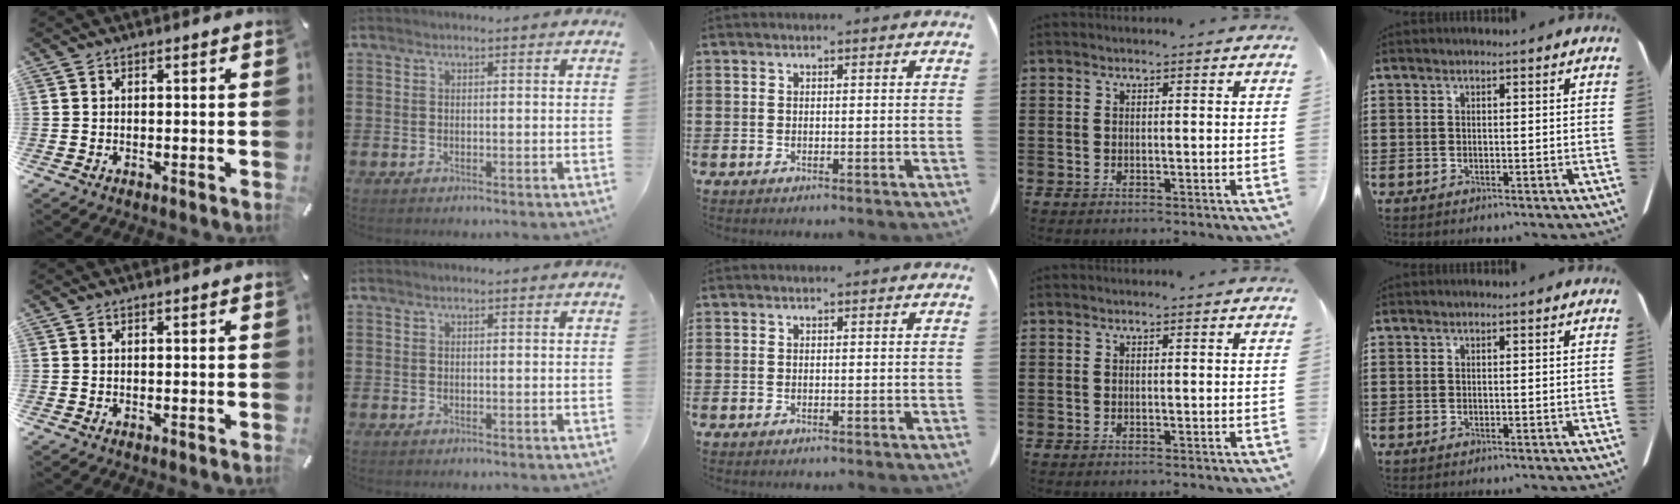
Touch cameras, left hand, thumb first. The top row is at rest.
{}